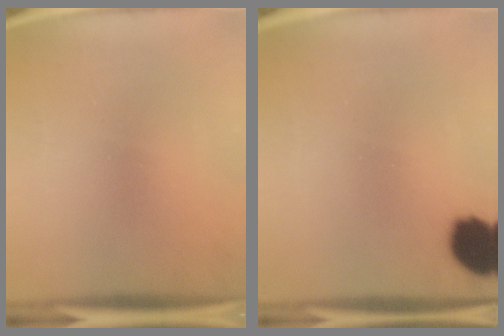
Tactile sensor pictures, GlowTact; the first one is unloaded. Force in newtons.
{"total": 11.9}